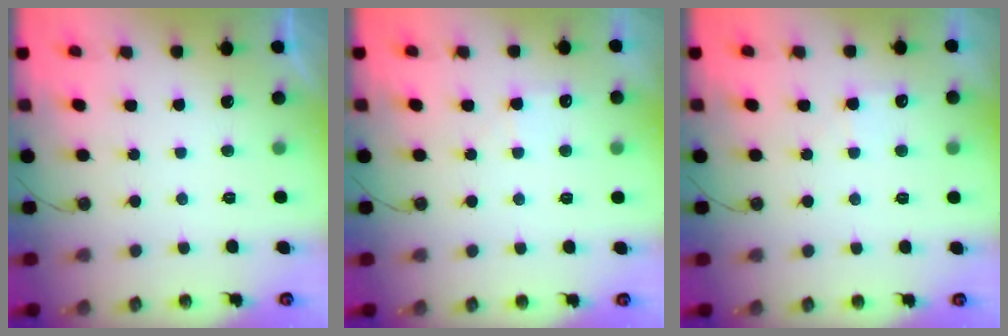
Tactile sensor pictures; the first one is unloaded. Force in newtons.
{"total": 5.3, "press": 5.2, "slide": 0.8}
{"total": 5.3, "press": 5.2, "slide": 0.8}